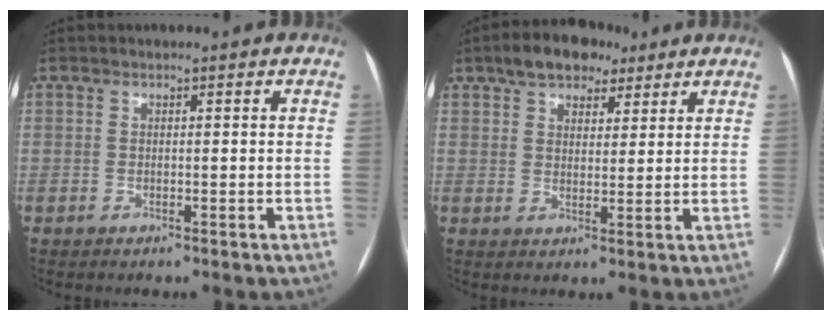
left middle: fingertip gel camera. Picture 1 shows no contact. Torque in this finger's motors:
{"motor_torque": [0.54, -0.49, 0.09, 0.05]}